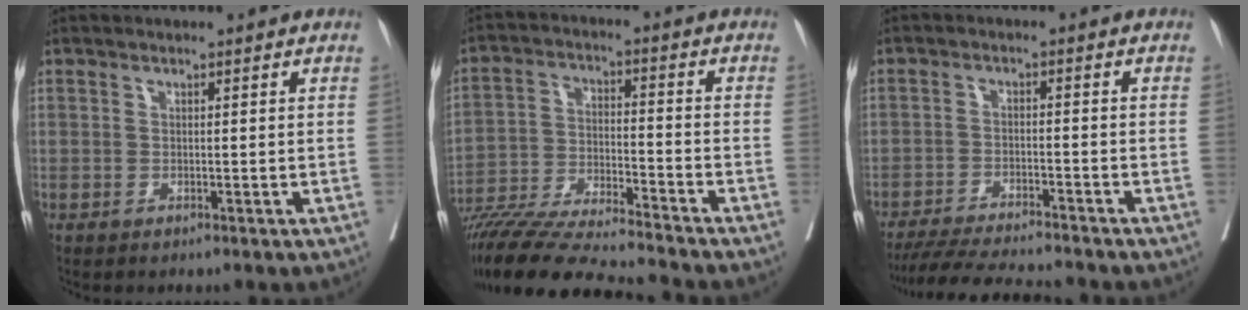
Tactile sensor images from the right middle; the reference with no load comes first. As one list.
[{"total": 16.8, "force": [-15.4, -0.8, 6.8], "torque": [-0.125, -0.021, -0.266]}, {"total": 11.4, "force": [-10.5, 0.3, 4.4], "torque": [-0.067, -0.015, -0.165]}]